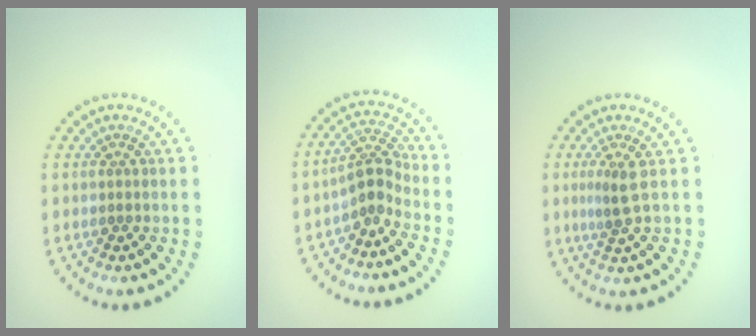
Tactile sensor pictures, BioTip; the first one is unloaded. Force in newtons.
{"total": 2.6, "press": 1.8, "slide": 1.8}
{"total": 1.8, "press": 1.4, "slide": 1.2}